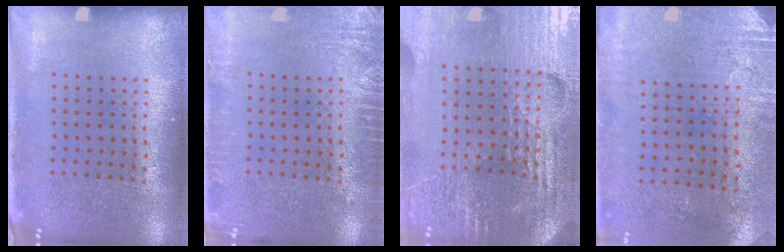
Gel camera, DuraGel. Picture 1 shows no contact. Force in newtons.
{"total": 2.3, "press": 2.2, "slide": 0.2}
{"total": 5.5, "press": 5.0, "slide": 2.3}
{"total": 2.8, "press": 2.4, "slide": 1.5}